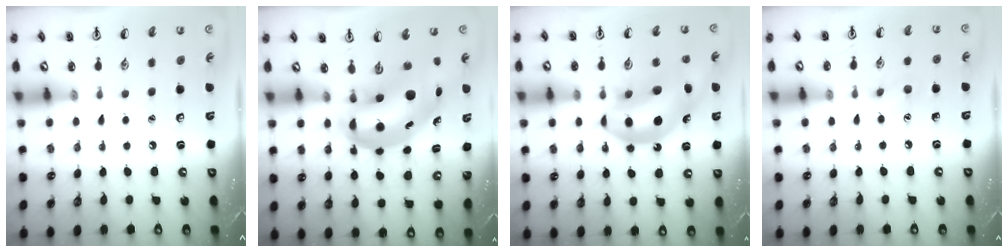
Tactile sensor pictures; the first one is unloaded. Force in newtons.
{"total": 10.6, "press": 10.2, "slide": 2.9}
{"total": 15.6, "press": 14.8, "slide": 4.7}
{"total": 5.6, "press": 5.3, "slide": 1.6}